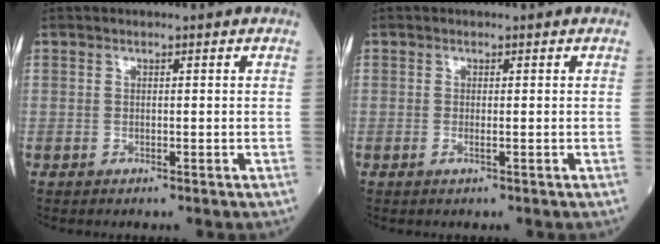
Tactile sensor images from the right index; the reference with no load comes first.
{"total": 0.6, "force": [-0.1, 0.0, 0.6], "torque": [-0.016, -0.002, -0.003]}